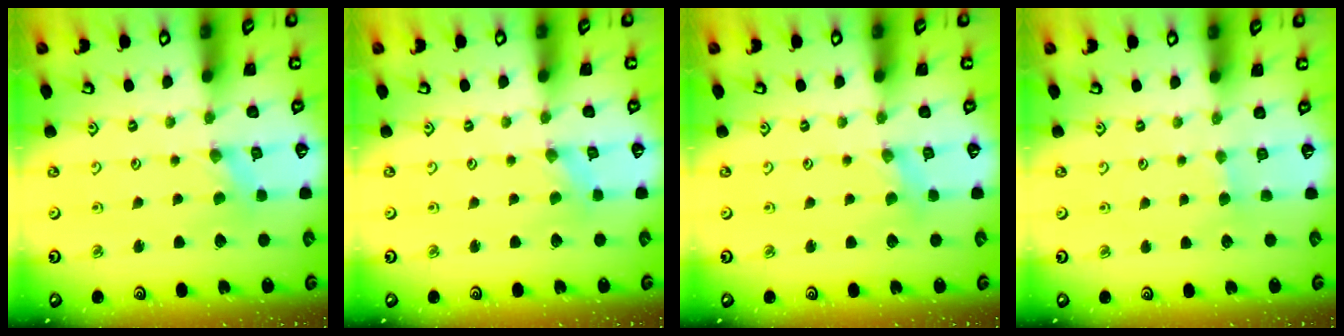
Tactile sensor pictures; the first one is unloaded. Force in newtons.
{"total": 0.0}
{"total": 2.9, "press": 2.9, "slide": 0.6}
{"total": 2.7, "press": 2.6, "slide": 0.4}